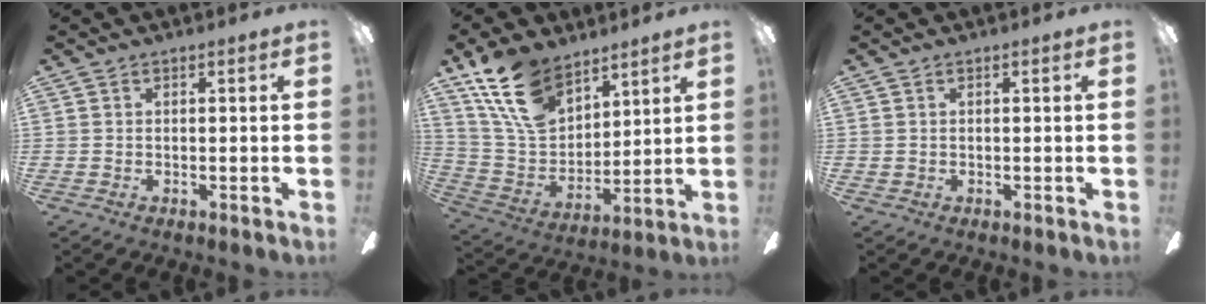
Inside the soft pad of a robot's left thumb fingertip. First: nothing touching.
{"total": 17.2, "force": [11.7, 9.3, 8.5], "torque": [-0.186, -0.047, 0.222]}
{"total": 0.7, "force": [0.3, 0.6, 0.3], "torque": [-0.008, 0.004, 0.004]}